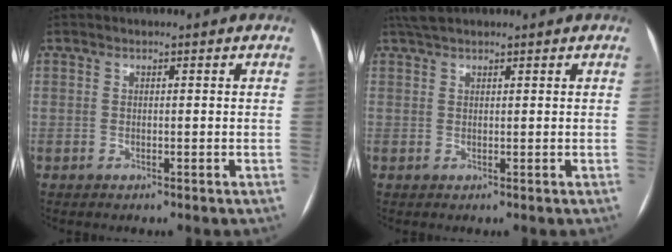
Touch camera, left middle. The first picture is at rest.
{"total": 3.1, "force": [2.6, 0.8, 1.4], "torque": [-0.029, 0.025, 0.050]}